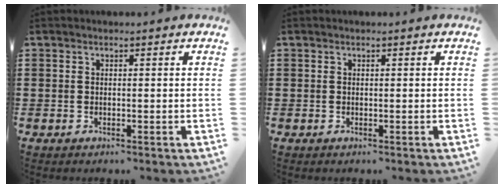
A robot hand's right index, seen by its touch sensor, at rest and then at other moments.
{"total": 0.0}